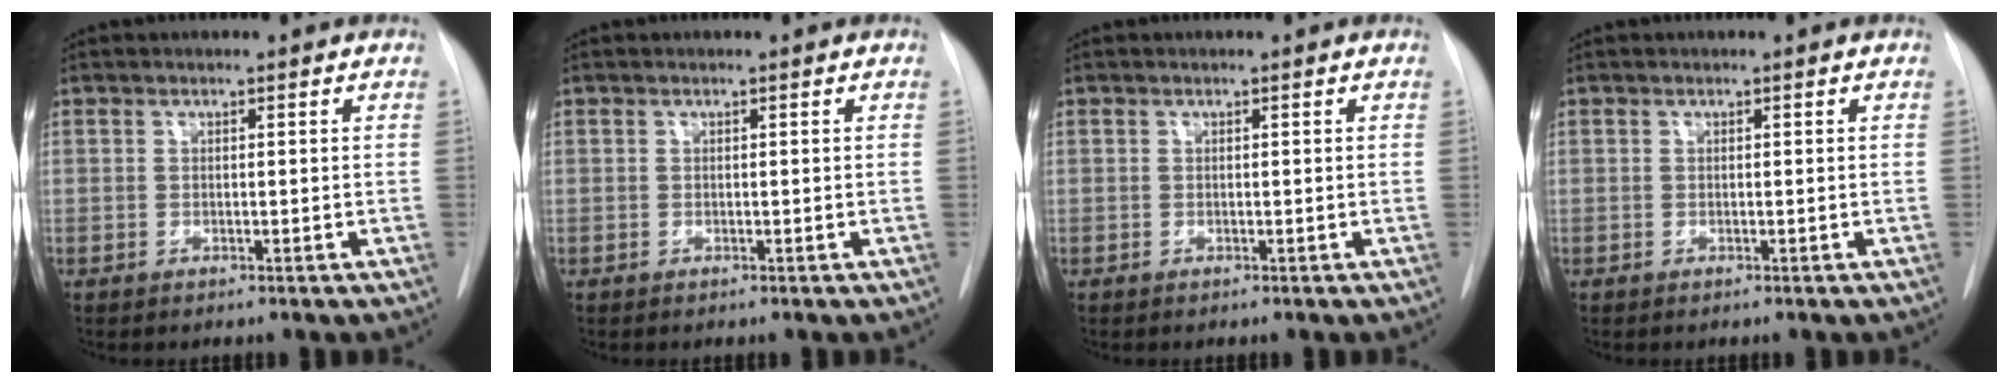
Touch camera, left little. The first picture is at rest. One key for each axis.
{"total": 0.0}
{"total": 0.0}
{"total": 0.0}